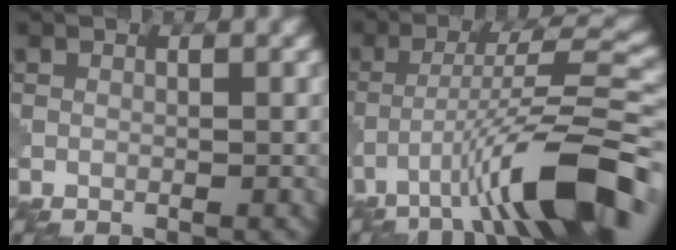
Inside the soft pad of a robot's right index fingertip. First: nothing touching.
{"total": 10.4, "force": [-5.6, 1.3, 8.7], "torque": [-0.137, 0.020, -0.091]}